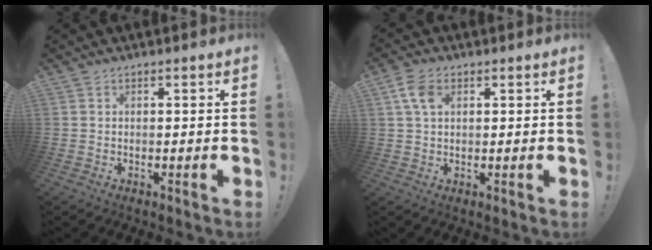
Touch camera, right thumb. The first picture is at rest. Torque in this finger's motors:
{"motor_torque": [0.46, 0.93, 0.60, -0.05, -0.01]}